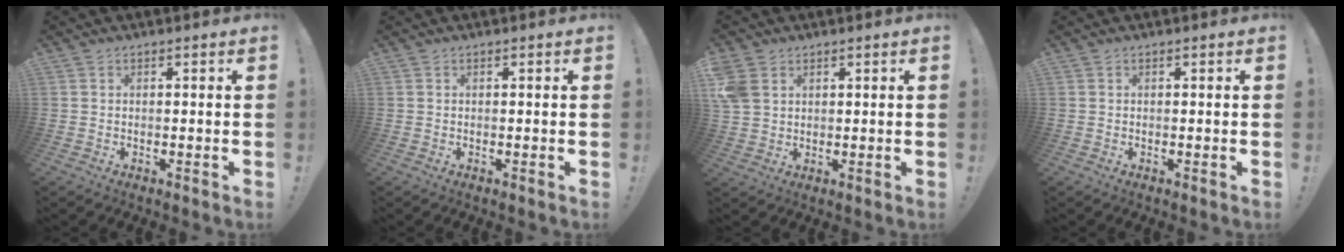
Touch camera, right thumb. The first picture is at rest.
{"total": 0.0}
{"total": 6.1, "force": [2.5, 4.6, 3.1], "torque": [-0.065, -0.005, 0.050]}
{"total": 0.0}